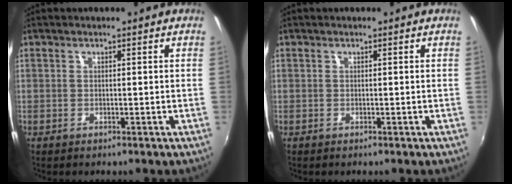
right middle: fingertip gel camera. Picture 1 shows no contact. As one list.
[{"total": 0.0}]